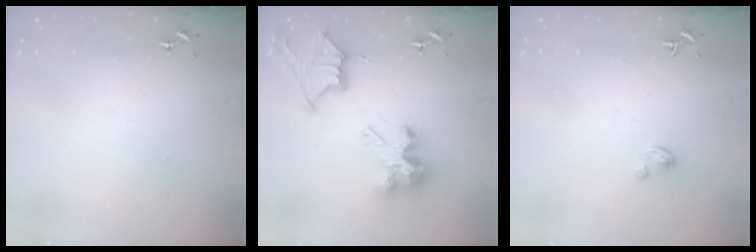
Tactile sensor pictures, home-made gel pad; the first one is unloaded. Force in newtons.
{"total": 12.2, "press": 12.1, "slide": 1.0}
{"total": 2.7, "press": 2.7, "slide": 0.3}